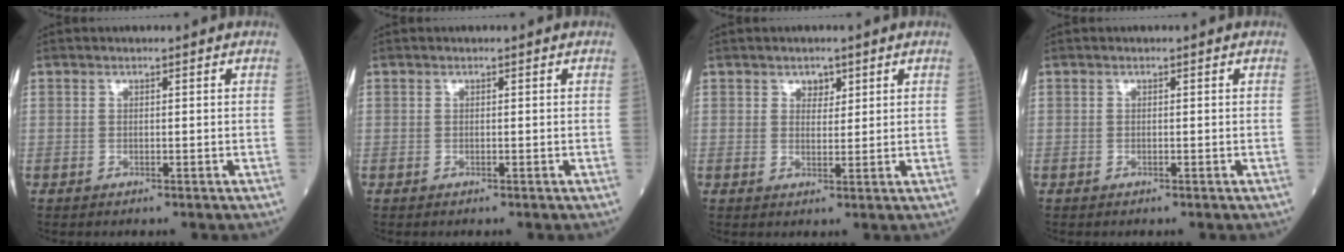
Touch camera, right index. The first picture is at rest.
{"total": 0.0}
{"total": 2.1, "force": [1.3, 1.4, 0.9], "torque": [-0.008, -0.001, 0.019]}
{"total": 0.0}